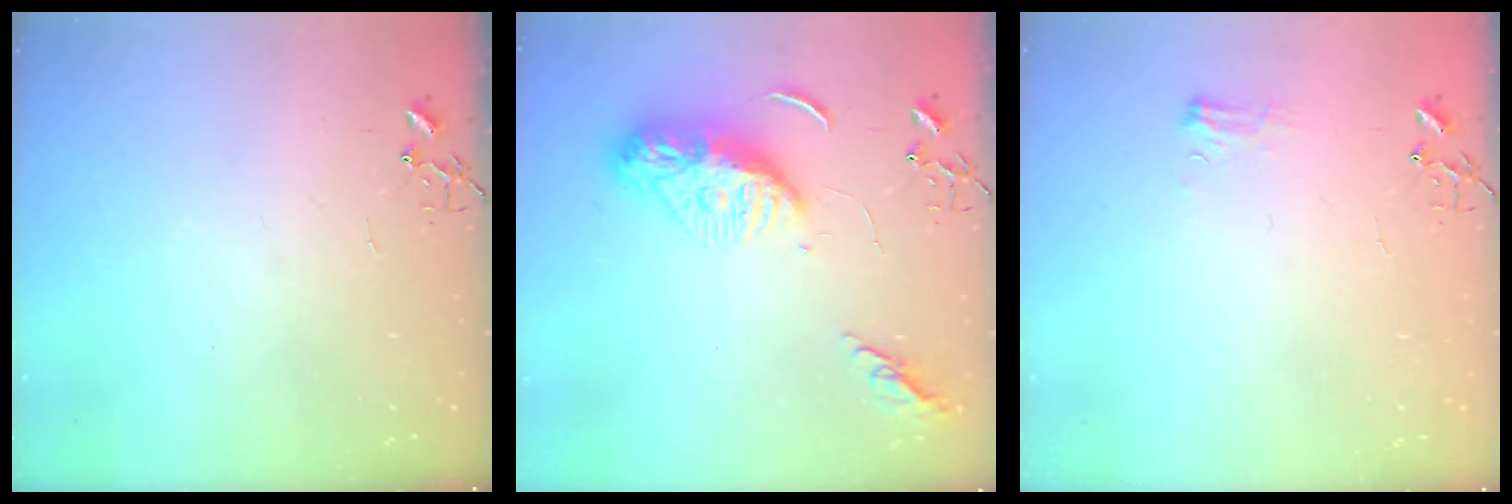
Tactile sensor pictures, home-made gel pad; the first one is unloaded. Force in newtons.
{"total": 12.9, "press": 12.8, "slide": 1.1}
{"total": 6.2, "press": 6.2, "slide": 0.8}